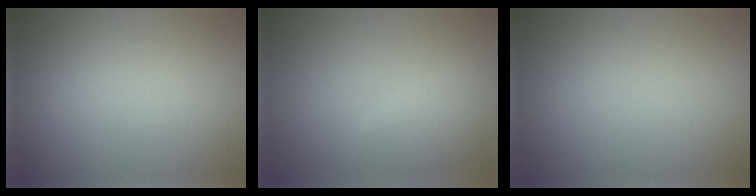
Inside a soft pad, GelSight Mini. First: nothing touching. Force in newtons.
{"total": 2.7, "press": 2.7, "slide": 0.2}
{"total": 0.0}